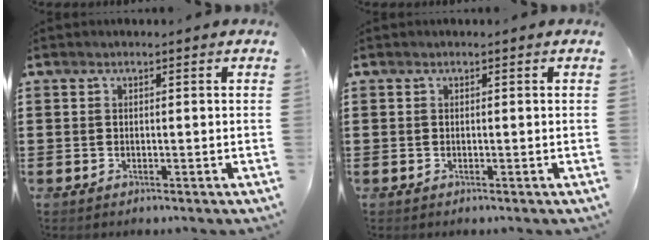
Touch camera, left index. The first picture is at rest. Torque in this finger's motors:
{"motor_torque": [0.00, 0.00, 0.00, 0.00]}